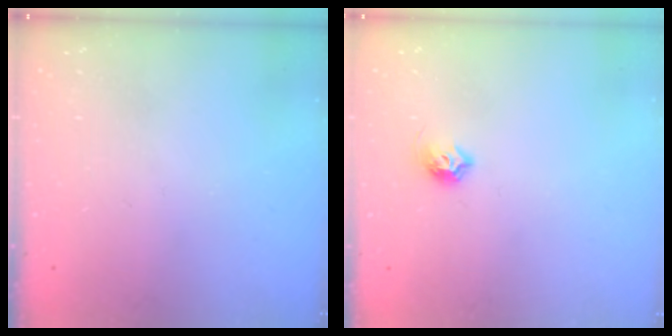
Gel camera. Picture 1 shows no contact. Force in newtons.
{"total": 6.7, "press": 6.6, "slide": 1.0}